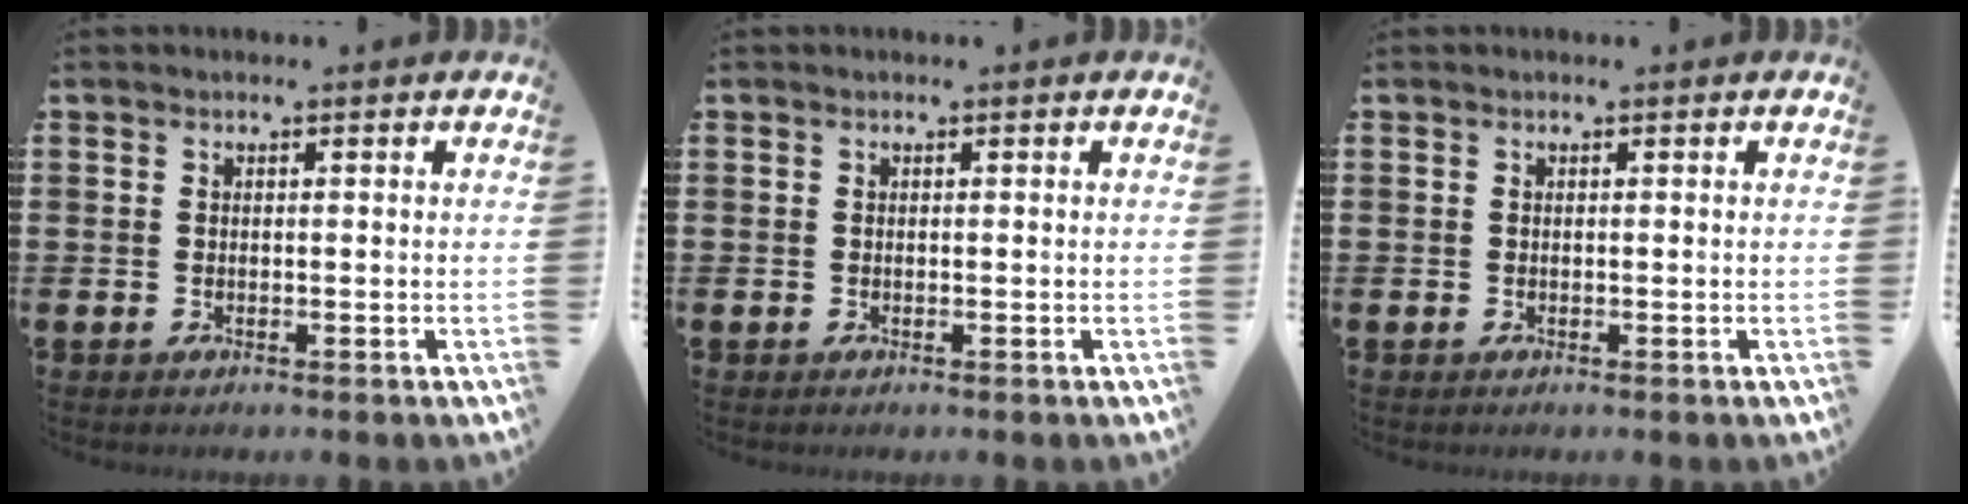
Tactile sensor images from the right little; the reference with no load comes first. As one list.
[{"total": 0.0}, {"total": 0.0}]